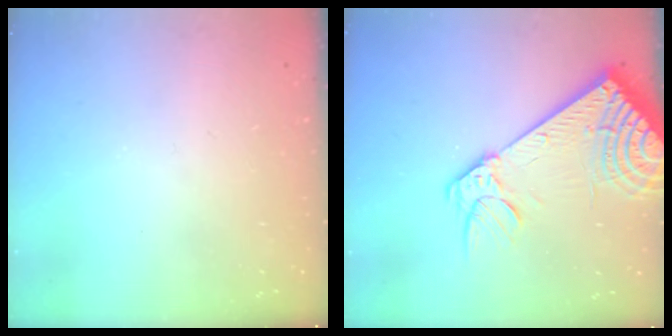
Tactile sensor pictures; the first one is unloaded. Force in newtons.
{"total": 17.7, "press": 17.3, "slide": 3.6}